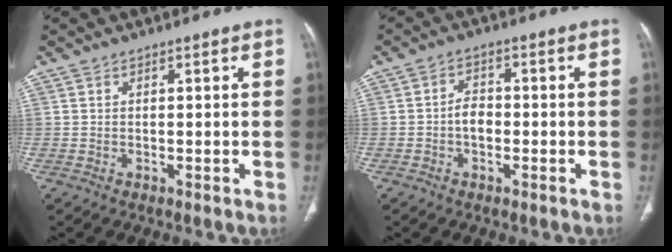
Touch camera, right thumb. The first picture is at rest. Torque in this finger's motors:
{"motor_torque": [2.13, 2.88, 0.52, -0.45, 0.00]}